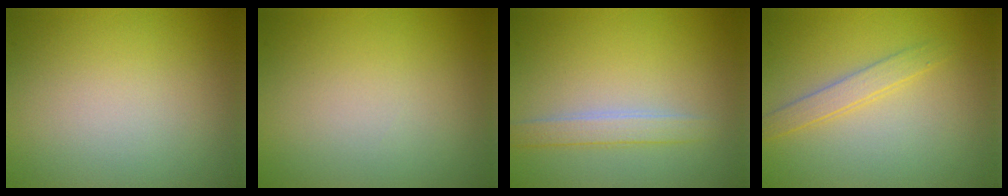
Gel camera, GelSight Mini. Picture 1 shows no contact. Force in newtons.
{"total": 0.0}
{"total": 2.1, "press": 2.1, "slide": 0.1}
{"total": 1.9, "press": 1.9, "slide": 0.2}